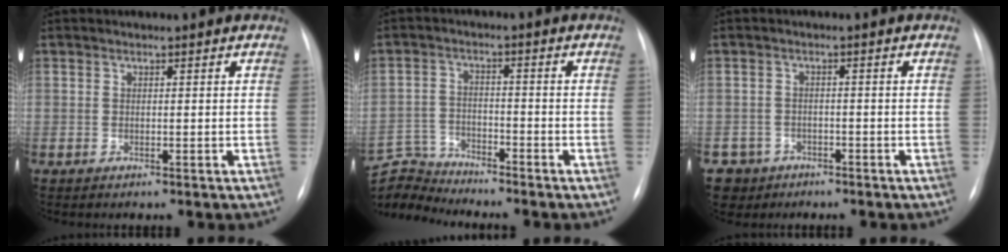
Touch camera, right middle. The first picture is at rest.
{"total": 8.2, "force": [-8.2, 0.3, -0.3], "torque": [-0.005, 0.015, -0.161]}
{"total": 4.8, "force": [-3.0, 3.7, -0.4], "torque": [0.010, 0.009, -0.049]}